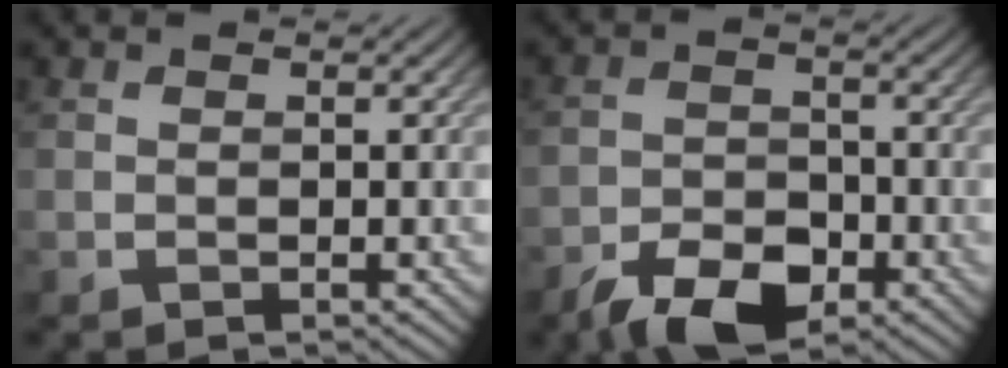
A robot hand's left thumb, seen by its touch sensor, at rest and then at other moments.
{"total": 6.5, "force": [-4.3, 3.2, 3.7], "torque": [-0.067, 0.000, -0.081]}